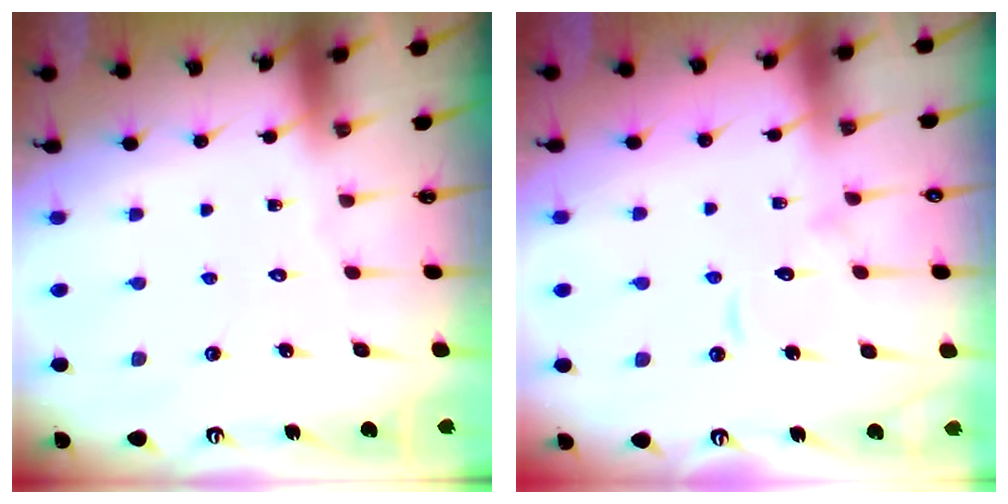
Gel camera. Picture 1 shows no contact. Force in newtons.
{"total": 7.4, "press": 7.3, "slide": 0.7}